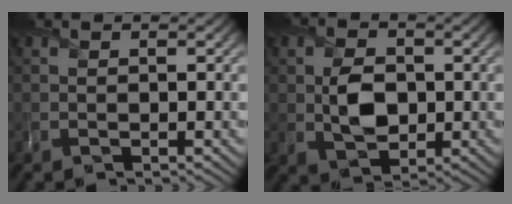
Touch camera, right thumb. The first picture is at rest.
{"total": 5.0, "force": [0.0, 3.5, 3.6], "torque": [-0.074, -0.004, -0.001]}